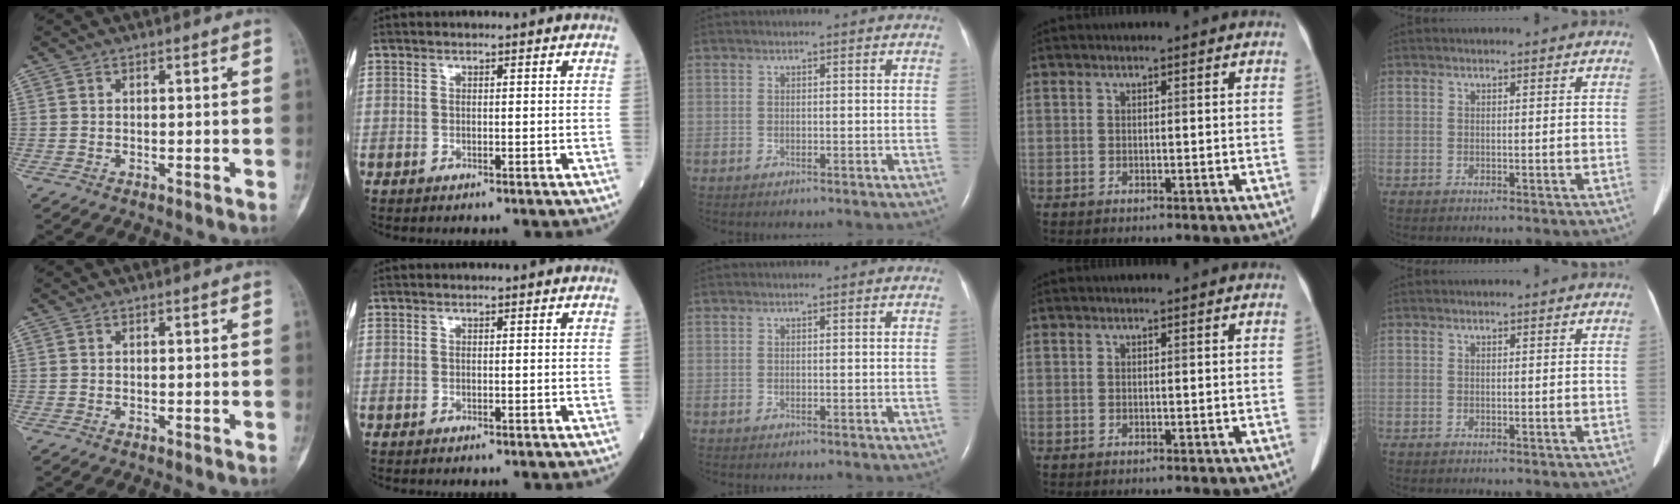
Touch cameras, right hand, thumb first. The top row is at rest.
{}